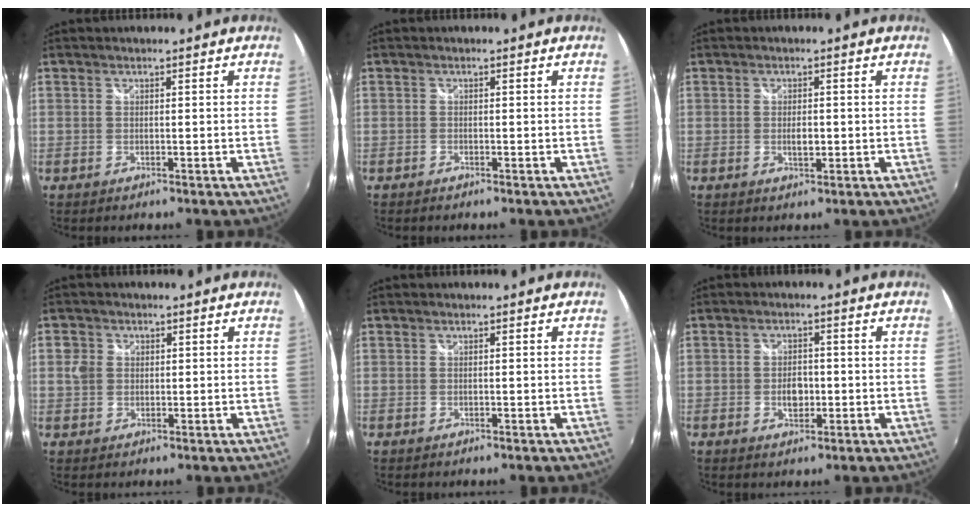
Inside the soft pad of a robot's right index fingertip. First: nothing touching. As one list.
[{"total": 0.6, "force": [-0.5, 0.2, 0.1], "torque": [-0.004, -0.002, -0.012]}, {"total": 2.0, "force": [-0.3, 1.0, 1.7], "torque": [-0.029, 0.001, -0.002]}, {"total": 2.8, "force": [0.0, 2.7, 0.8], "torque": [-0.015, 0.006, -0.005]}, {"total": 0.0}, {"total": 3.1, "force": [-0.7, 2.1, 2.1], "torque": [-0.035, 0.004, -0.009]}]